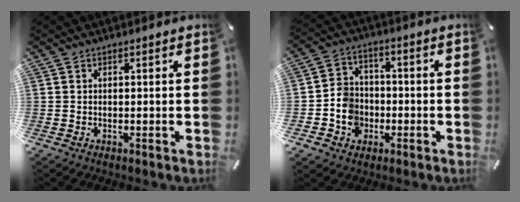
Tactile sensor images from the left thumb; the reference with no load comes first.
{"total": 8.5, "force": [-2.5, 7.7, 2.7], "torque": [-0.065, 0.024, -0.042]}